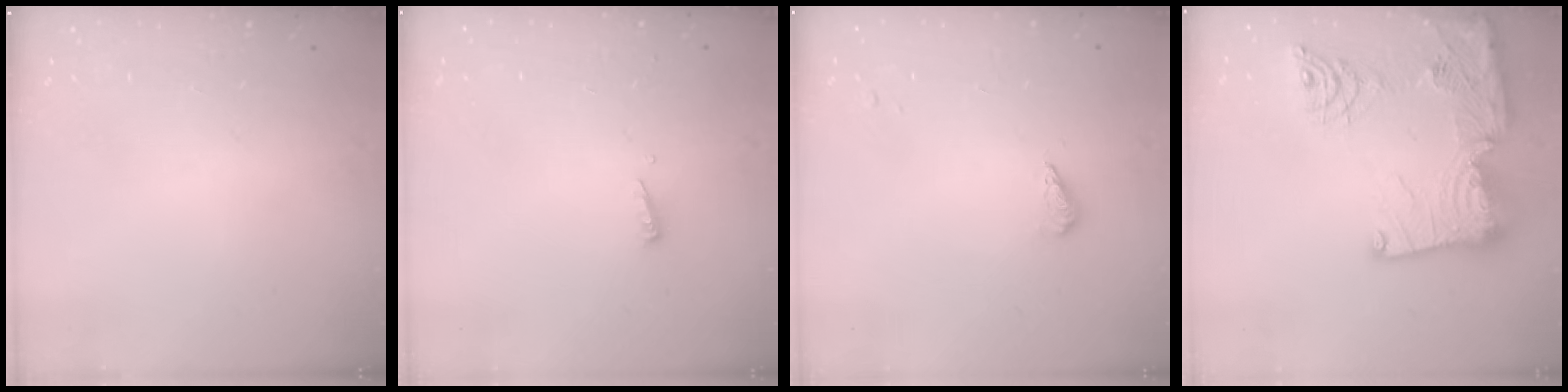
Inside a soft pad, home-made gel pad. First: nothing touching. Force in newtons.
{"total": 3.1, "press": 3.1, "slide": 0.3}
{"total": 3.6, "press": 3.5, "slide": 1.1}
{"total": 25.2, "press": 25.1, "slide": 2.6}